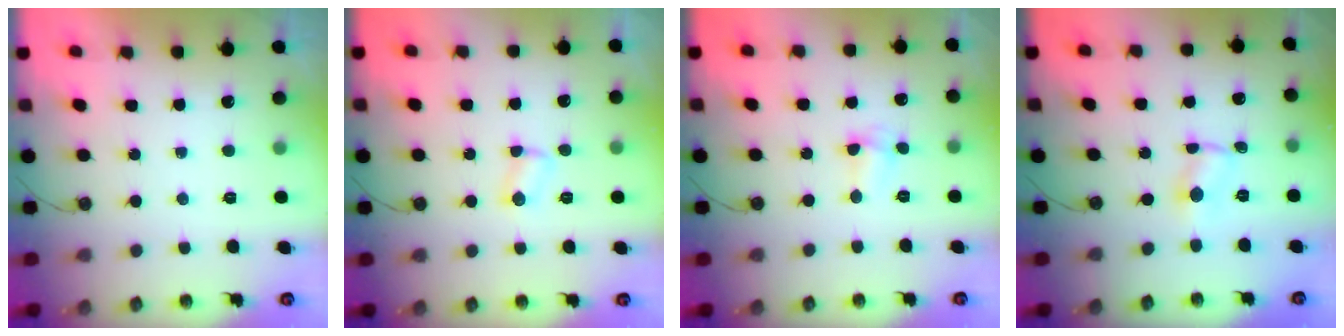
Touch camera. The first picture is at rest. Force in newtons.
{"total": 2.4, "press": 2.4, "slide": 0.4}
{"total": 2.8, "press": 2.8, "slide": 0.5}
{"total": 1.2, "press": 1.2, "slide": 0.2}